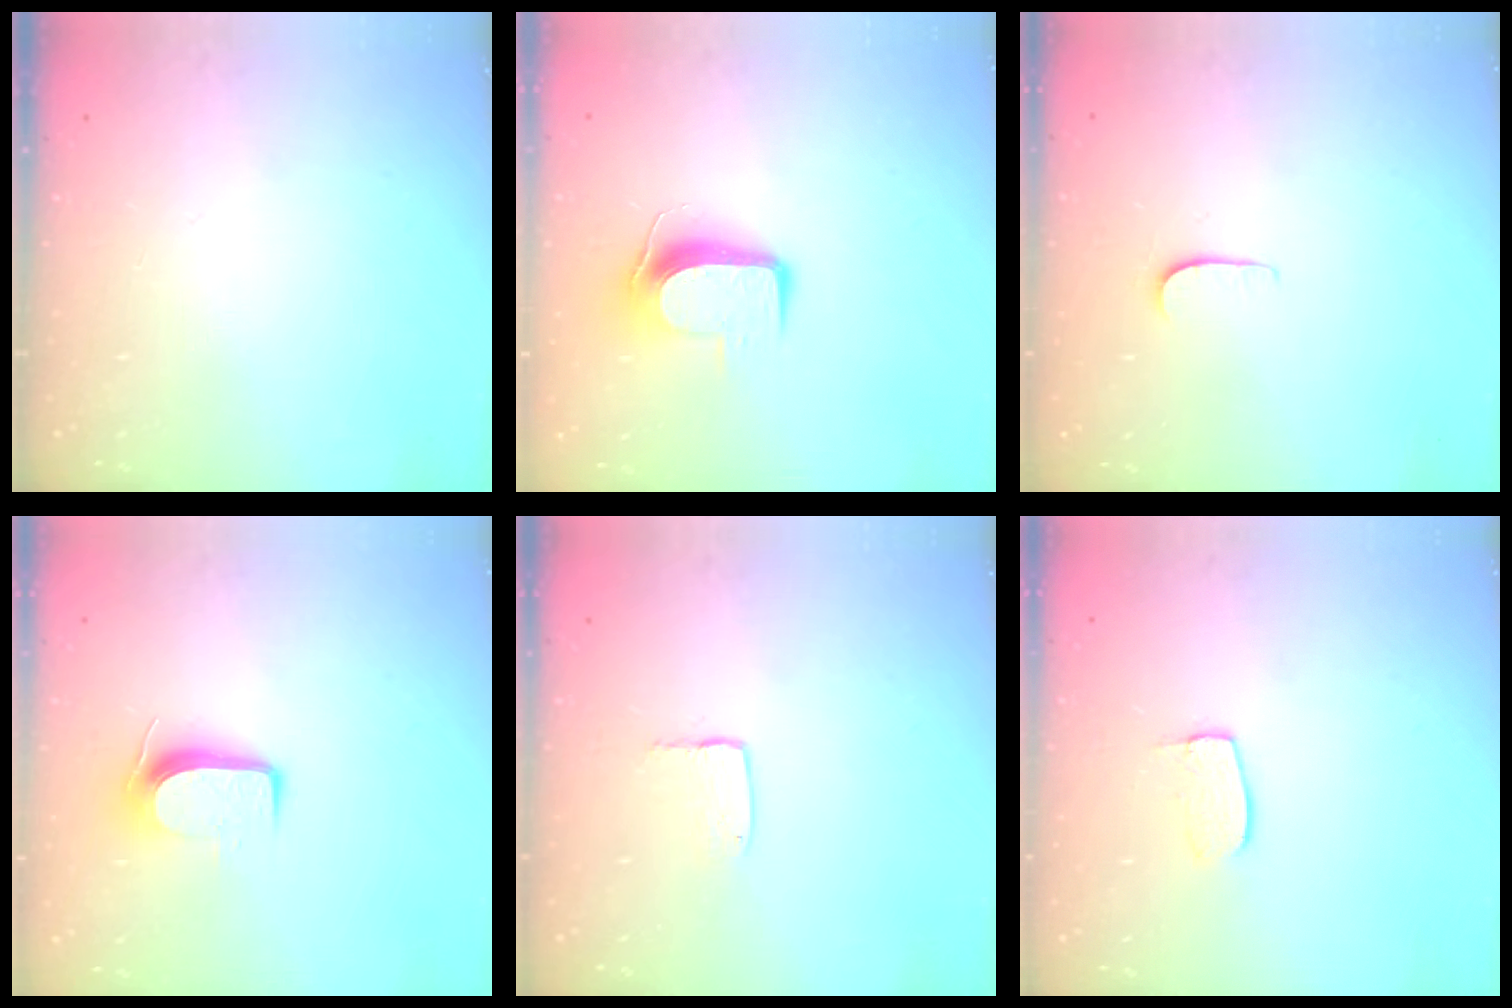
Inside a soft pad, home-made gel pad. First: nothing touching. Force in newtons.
{"total": 8.8, "press": 8.7, "slide": 1.0}
{"total": 4.2, "press": 4.2, "slide": 0.4}
{"total": 8.0, "press": 8.0, "slide": 0.9}
{"total": 3.4, "press": 3.4, "slide": 0.2}
{"total": 6.8, "press": 6.8, "slide": 0.4}